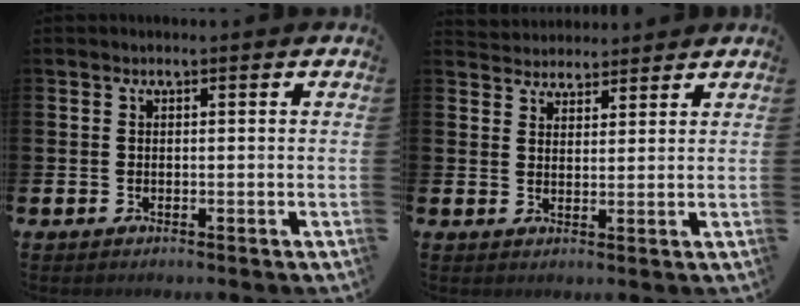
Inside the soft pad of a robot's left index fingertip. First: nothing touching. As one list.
[{"total": 3.4, "force": [3.2, 1.1, -0.5], "torque": [0.000, -0.012, 0.059]}]